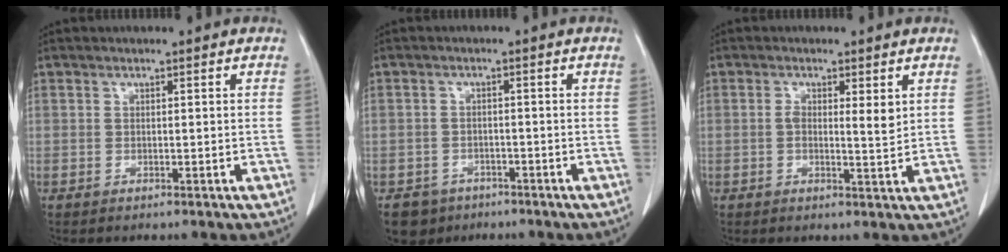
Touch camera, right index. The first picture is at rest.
{"total": 4.3, "force": [-2.8, 3.3, 0.1], "torque": [-0.001, 0.009, -0.044]}
{"total": 3.5, "force": [0.9, 0.9, 3.2], "torque": [-0.052, -0.001, 0.013]}